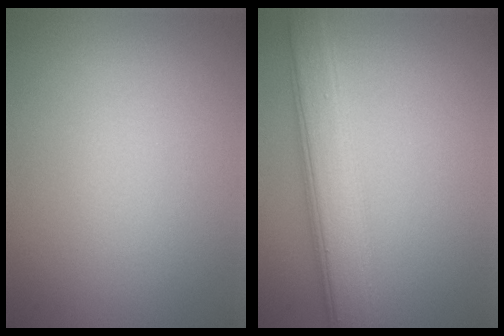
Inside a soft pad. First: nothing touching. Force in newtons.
{"total": 6.0, "press": 6.0, "slide": 0.1}